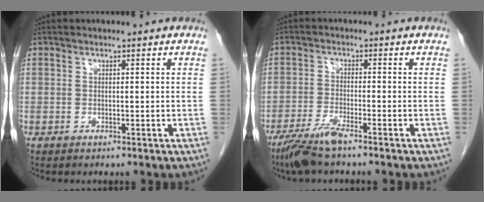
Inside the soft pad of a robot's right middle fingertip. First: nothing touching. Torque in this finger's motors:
{"motor_torque": [-0.13, -0.30, 0.07, 0.03]}